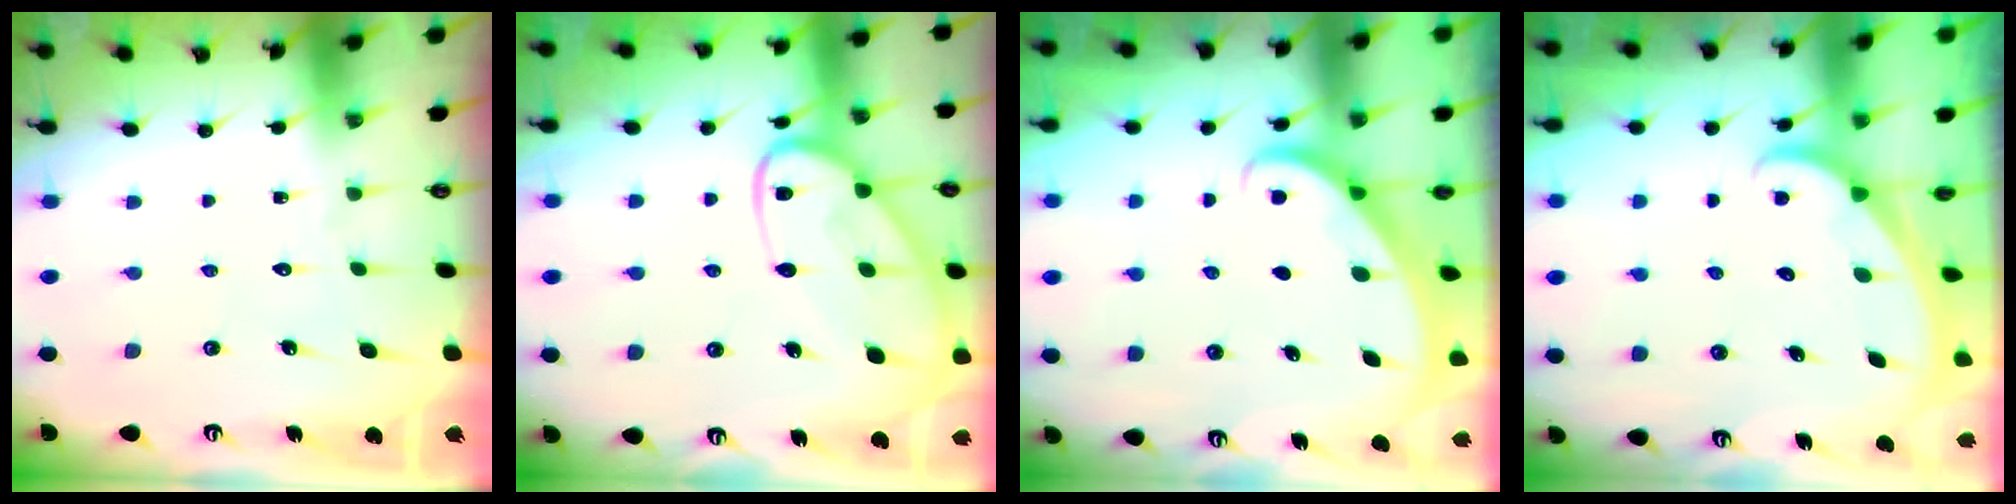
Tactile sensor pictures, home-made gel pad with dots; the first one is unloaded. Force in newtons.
{"total": 15.7, "press": 15.7, "slide": 1.3}
{"total": 2.7, "press": 2.7, "slide": 0.2}
{"total": 1.7, "press": 1.6, "slide": 0.1}